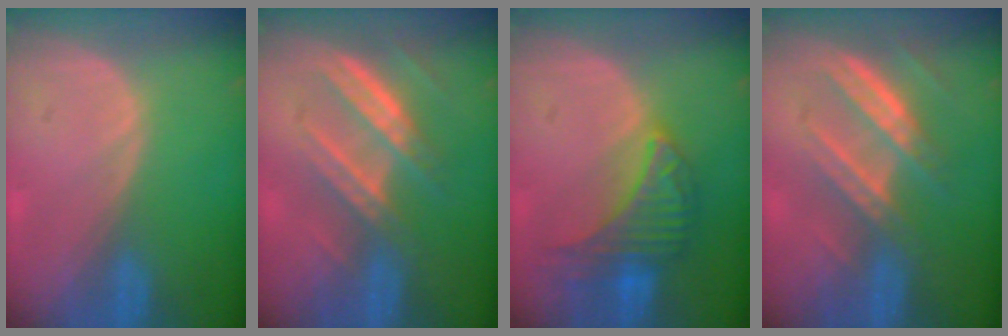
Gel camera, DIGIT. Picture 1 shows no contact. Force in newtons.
{"total": 7.9, "press": 7.0, "slide": 3.6}
{"total": 7.5, "press": 7.5, "slide": 0.1}
{"total": 7.9, "press": 7.0, "slide": 3.6}